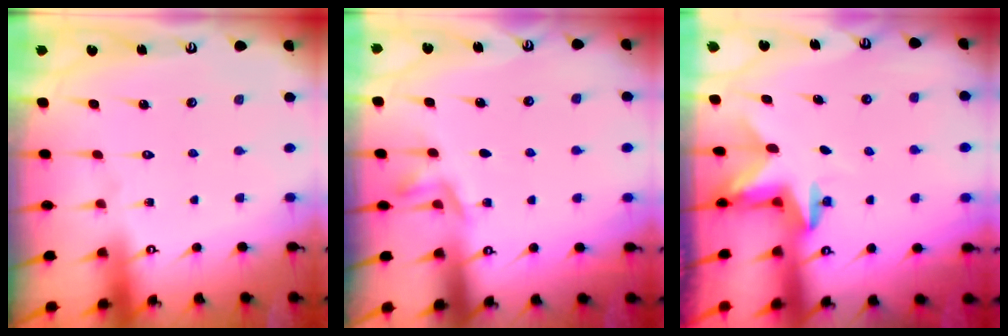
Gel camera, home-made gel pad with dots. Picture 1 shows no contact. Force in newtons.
{"total": 2.9, "press": 2.3, "slide": 1.7}
{"total": 2.4, "press": 2.4, "slide": 0.4}